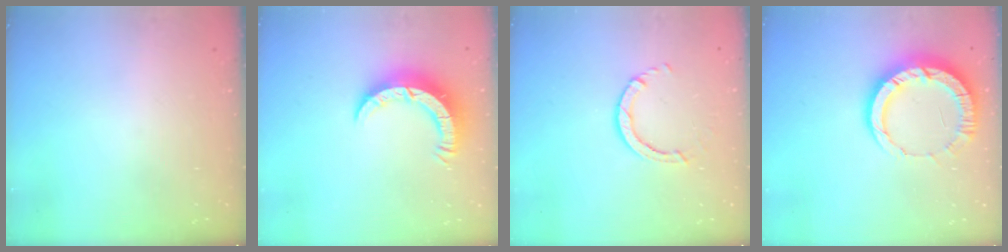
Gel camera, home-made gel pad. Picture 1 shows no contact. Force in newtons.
{"total": 8.0, "press": 7.9, "slide": 0.7}
{"total": 3.0, "press": 3.0, "slide": 0.4}
{"total": 11.3, "press": 11.2, "slide": 1.2}